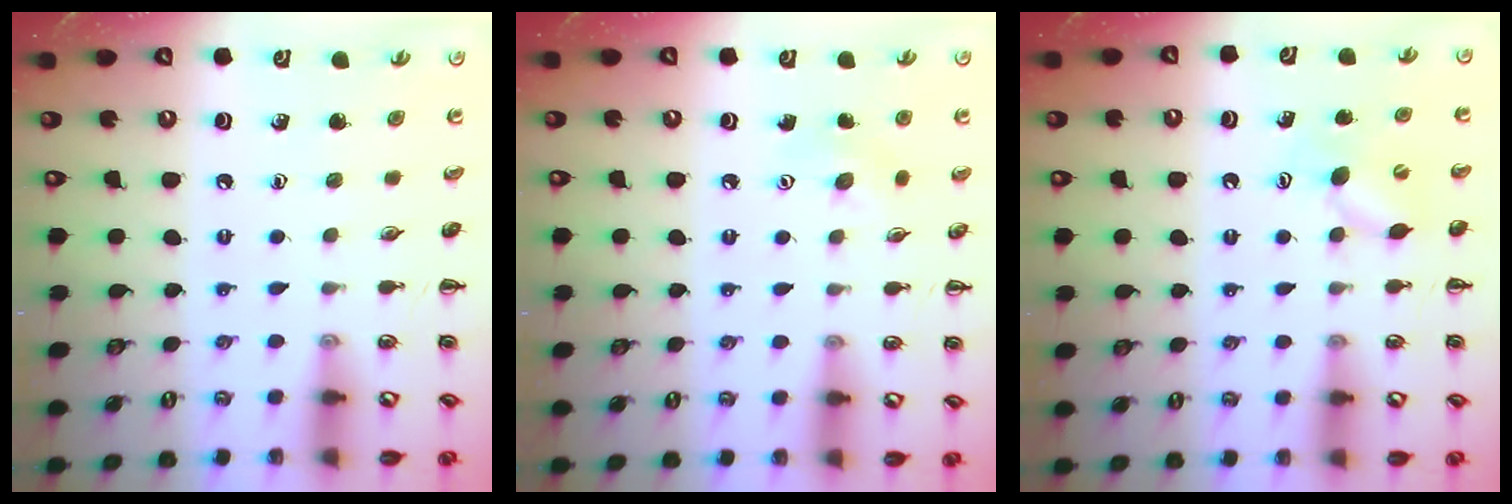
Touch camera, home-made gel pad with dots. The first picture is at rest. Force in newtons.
{"total": 6.0, "press": 5.8, "slide": 1.4}
{"total": 6.5, "press": 6.3, "slide": 1.5}